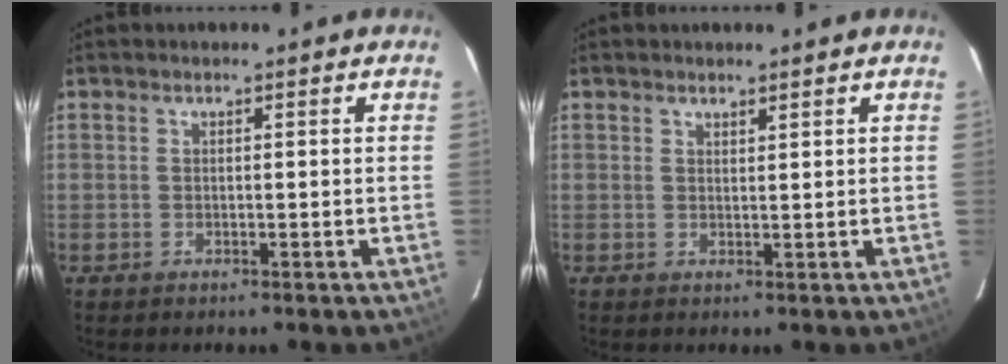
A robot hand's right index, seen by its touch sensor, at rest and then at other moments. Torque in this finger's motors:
{"motor_torque": [-0.17, -0.07, -0.03, 0.00]}